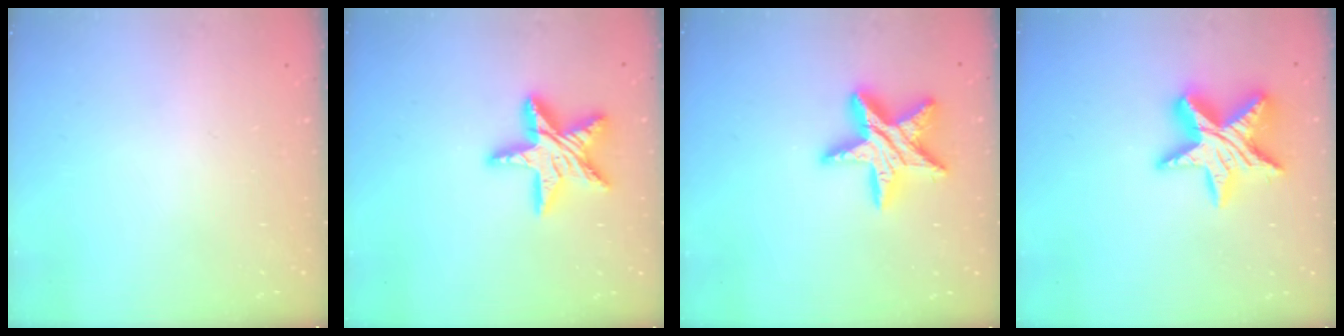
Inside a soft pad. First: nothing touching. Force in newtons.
{"total": 17.5, "press": 17.4, "slide": 1.4}
{"total": 17.1, "press": 17.0, "slide": 1.2}
{"total": 18.8, "press": 18.8, "slide": 1.4}